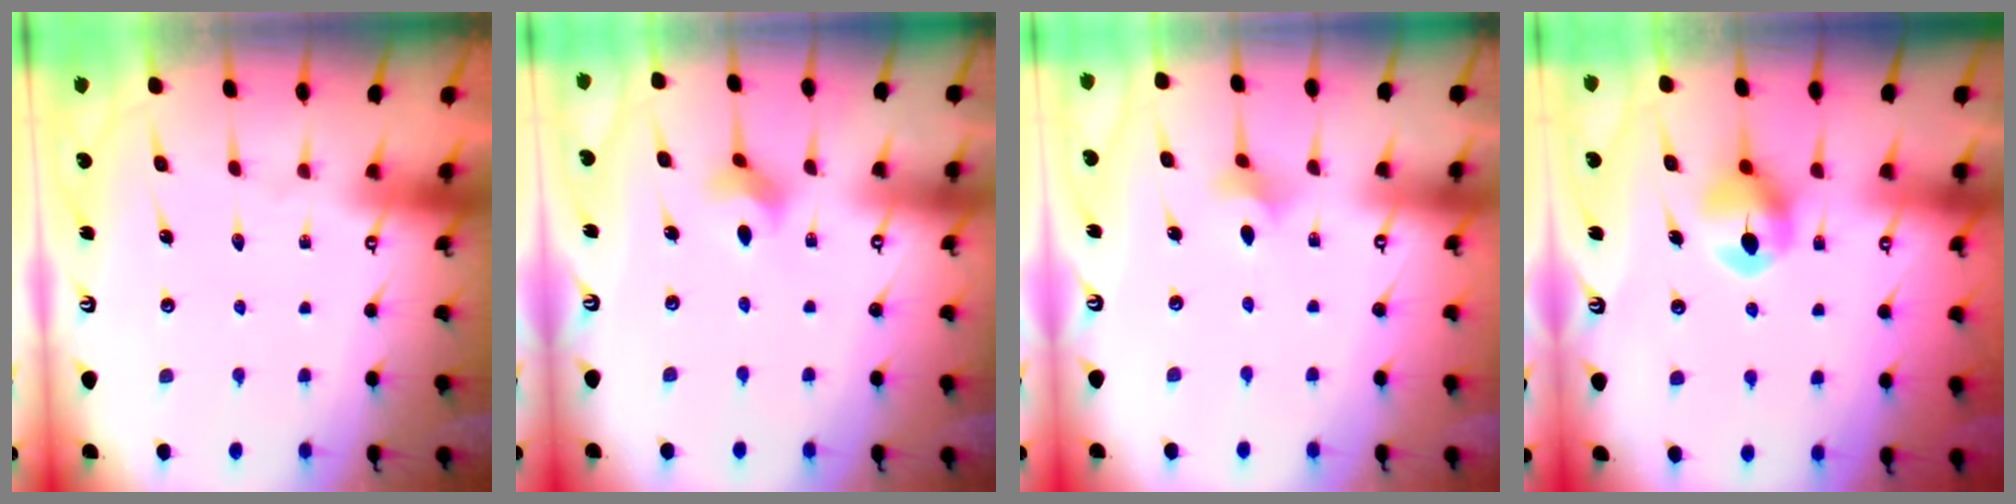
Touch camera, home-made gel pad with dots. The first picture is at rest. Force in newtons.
{"total": 3.4, "press": 3.4, "slide": 0.6}
{"total": 3.4, "press": 3.3, "slide": 0.7}
{"total": 8.4, "press": 8.4, "slide": 0.3}